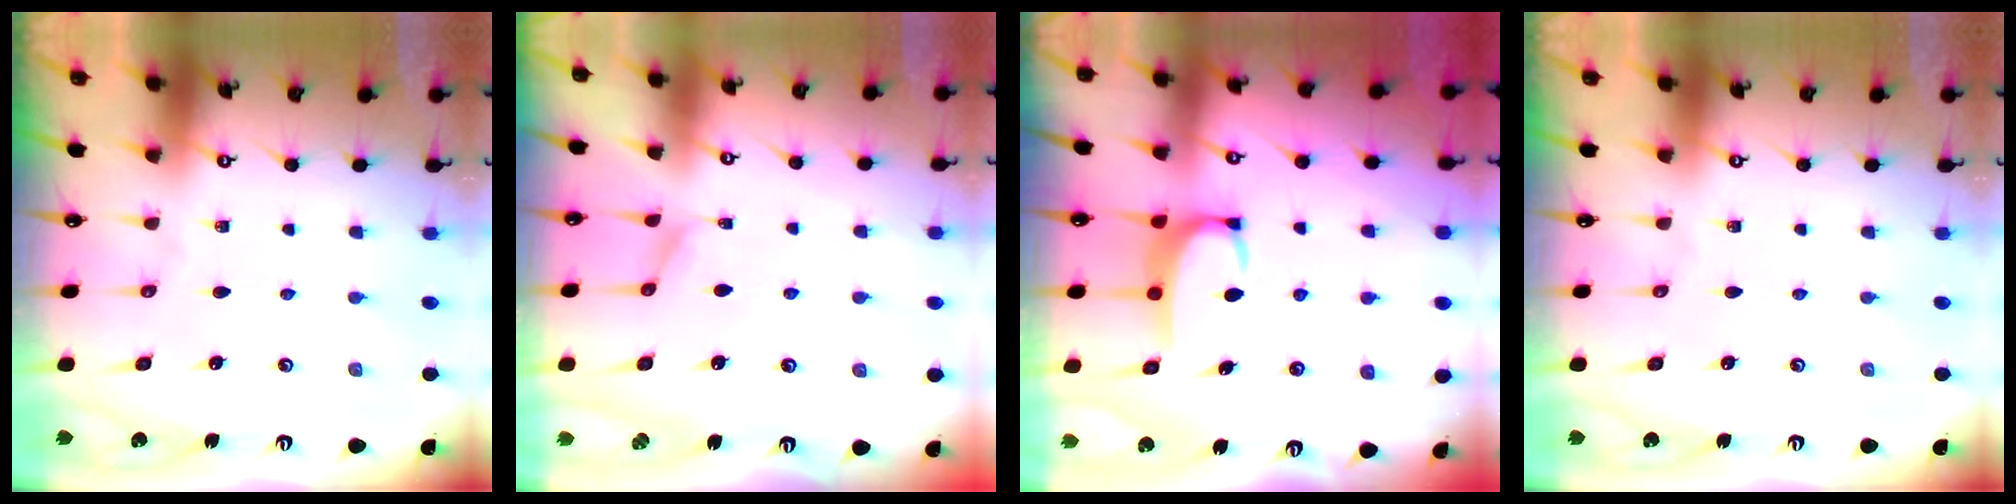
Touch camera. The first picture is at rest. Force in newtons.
{"total": 0.8, "press": 0.3, "slide": 0.8}
{"total": 3.2, "press": 3.2, "slide": 0.4}
{"total": 0.0}